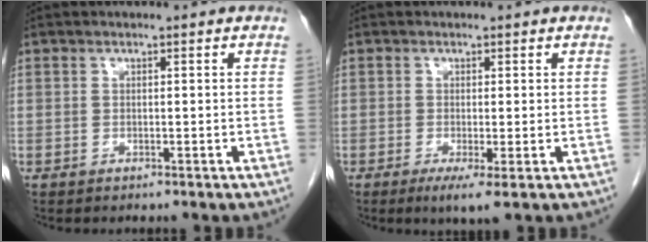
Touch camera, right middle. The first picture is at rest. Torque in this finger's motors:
{"motor_torque": [0.79, -0.12, 0.20, 0.02]}